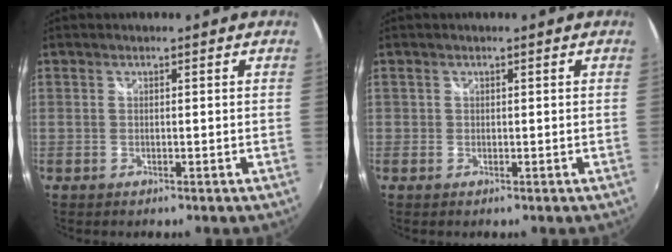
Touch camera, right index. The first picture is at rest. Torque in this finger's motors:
{"motor_torque": [0.43, 0.39, 0.03, 0.01]}